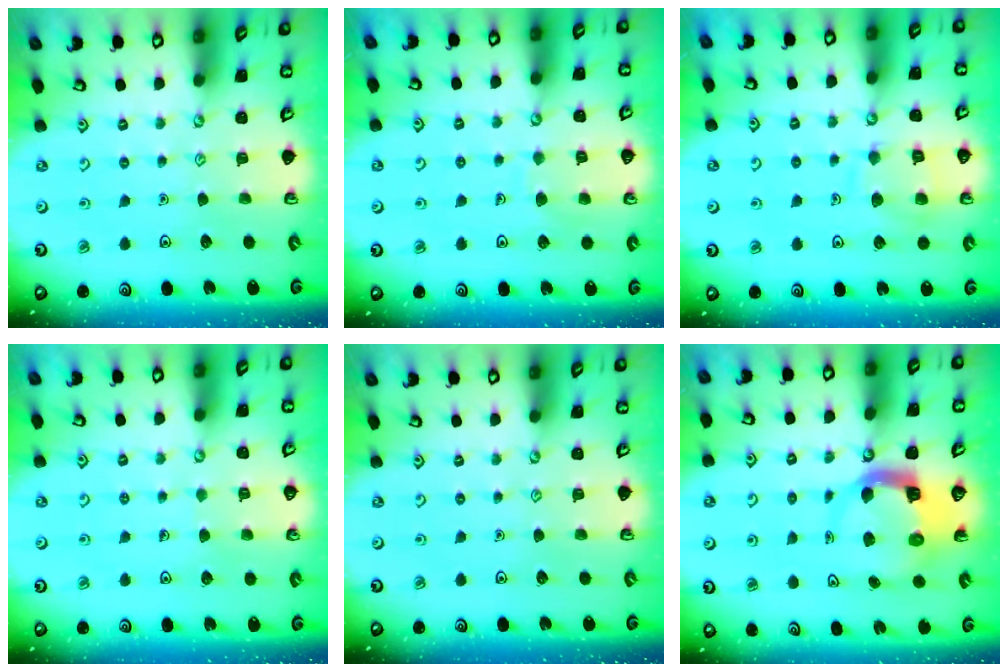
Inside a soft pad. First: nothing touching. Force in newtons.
{"total": 5.8, "press": 5.7, "slide": 0.6}
{"total": 9.7, "press": 9.7, "slide": 0.9}
{"total": 2.9, "press": 2.9, "slide": 0.2}
{"total": 0.0}
{"total": 5.9, "press": 5.8, "slide": 1.0}